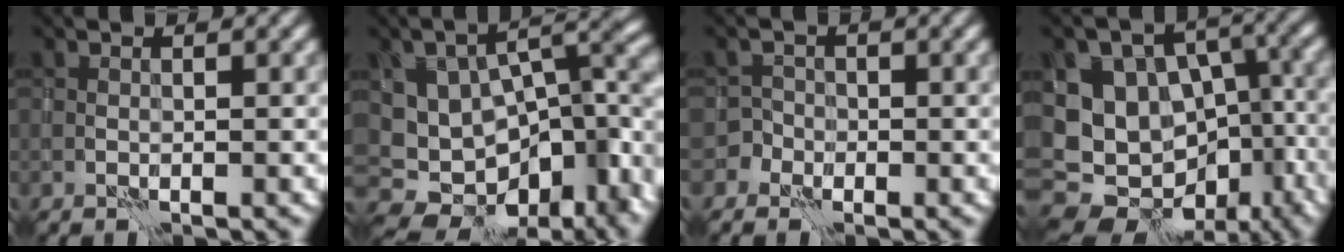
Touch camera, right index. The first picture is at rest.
{"total": 12.2, "force": [-4.0, 8.0, 8.3], "torque": [-0.124, -0.025, -0.039]}
{"total": 2.8, "force": [-2.0, 2.0, 0.0], "torque": [0.028, 0.001, -0.036]}
{"total": 13.7, "force": [-4.7, 10.7, 7.2], "torque": [-0.116, -0.009, -0.046]}